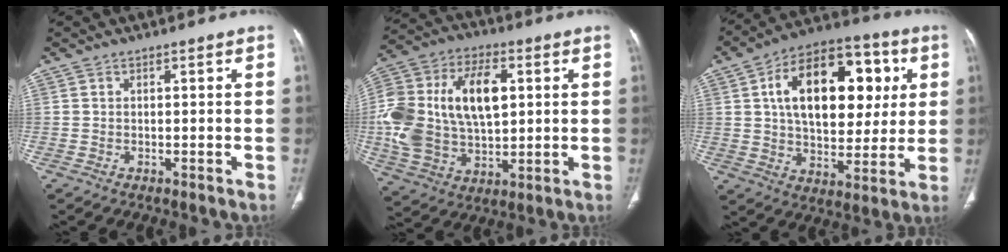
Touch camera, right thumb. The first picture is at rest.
{"total": 22.4, "force": [2.9, 13.6, 17.6], "torque": [-0.347, 0.010, 0.054]}
{"total": 23.7, "force": [5.5, 14.0, 18.2], "torque": [-0.248, 0.008, 0.081]}